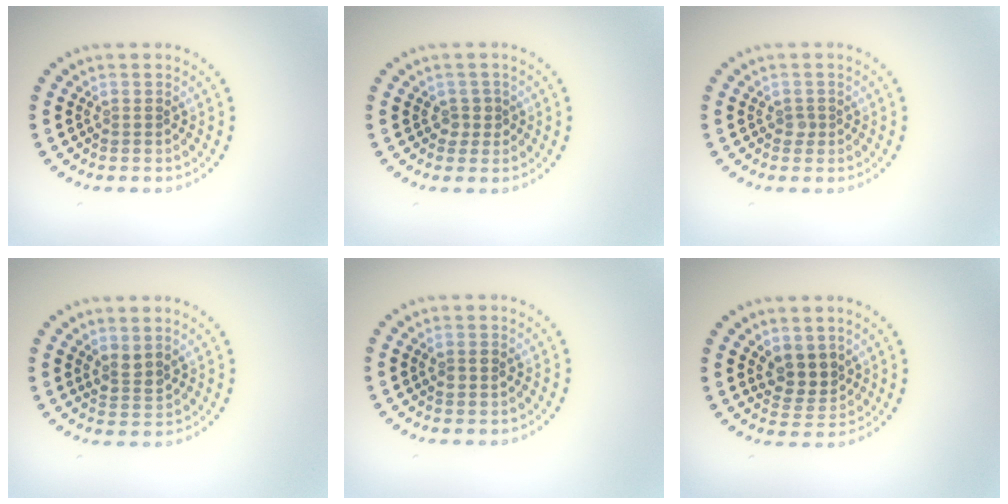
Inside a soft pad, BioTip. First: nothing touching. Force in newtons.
{"total": 1.3, "press": 1.0, "slide": 0.8}
{"total": 0.6, "press": 0.5, "slide": 0.4}
{"total": 1.7, "press": 1.3, "slide": 1.0}
{"total": 1.0, "press": 1.0, "slide": 0.2}
{"total": 2.8, "press": 2.5, "slide": 1.3}